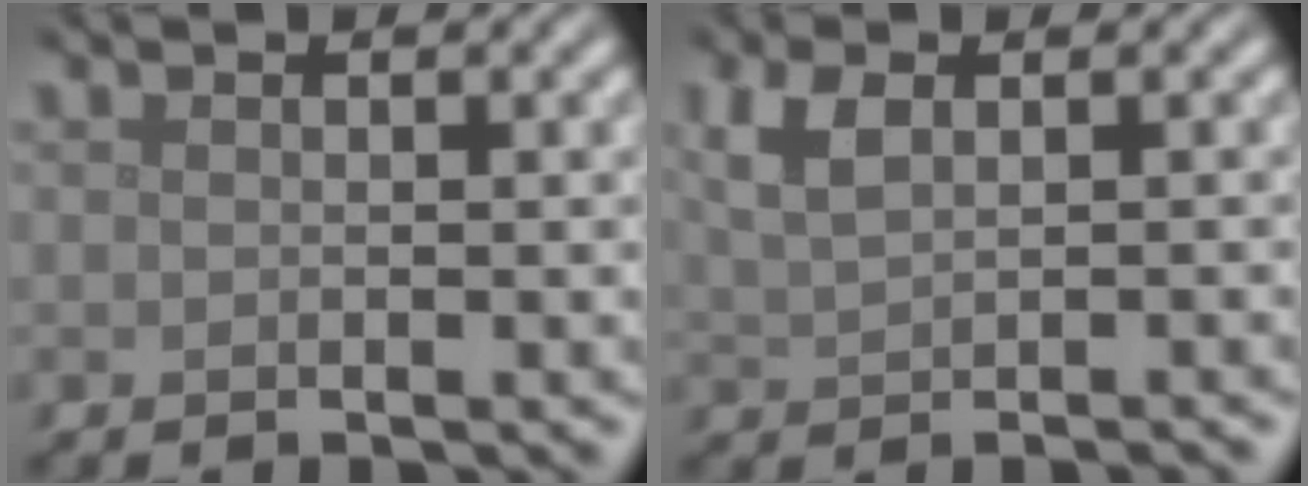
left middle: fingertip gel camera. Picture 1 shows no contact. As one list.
[{"total": 2.7, "force": [0.7, 1.1, 2.3], "torque": [-0.042, 0.007, 0.015]}]